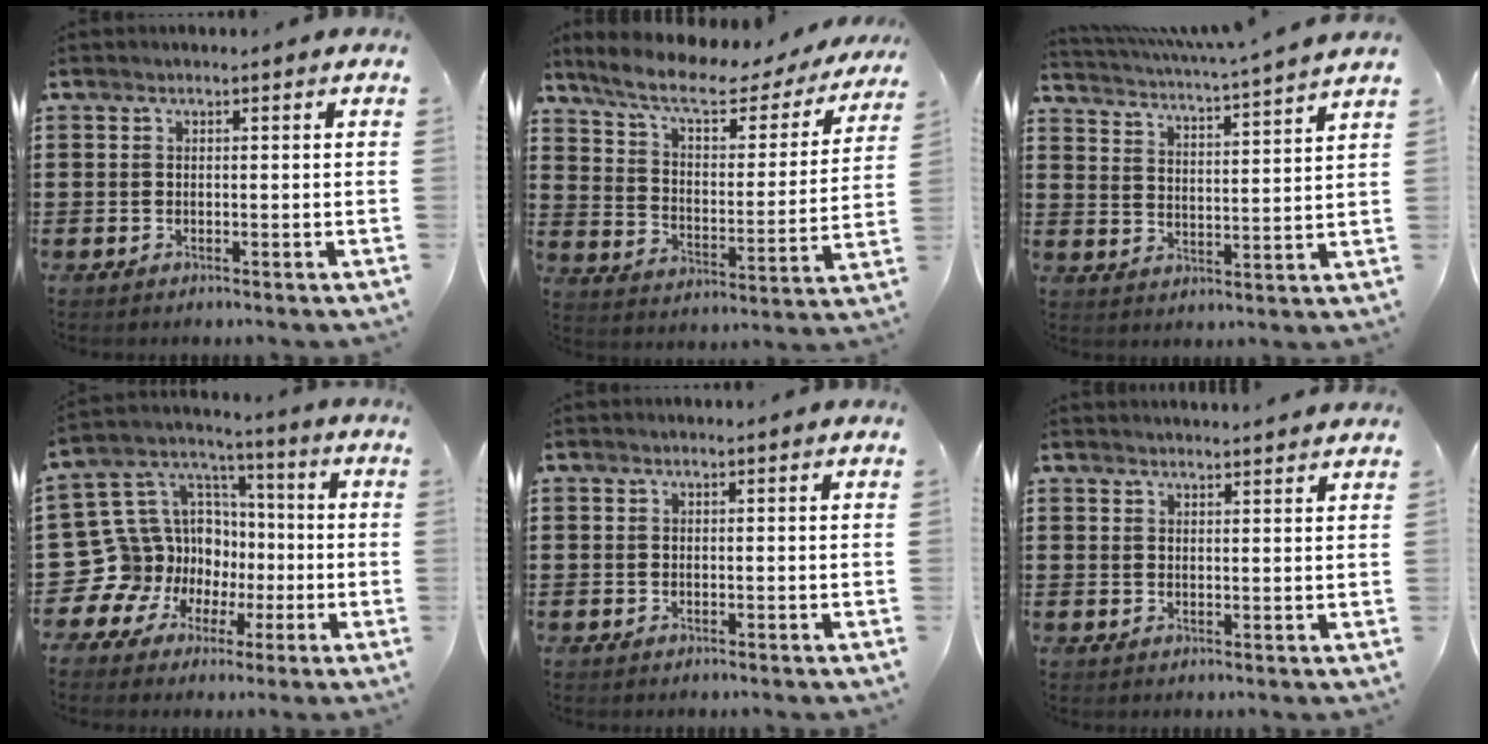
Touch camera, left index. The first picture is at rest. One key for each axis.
{"total": 8.6, "fx": 6.5, "fy": 2.1, "fz": 5.3, "tx": -0.119, "ty": -0.036, "tz": 0.105}
{"total": 4.2, "fx": 3.8, "fy": -0.9, "fz": 1.3, "tx": -0.045, "ty": -0.035, "tz": 0.059}
{"total": 13.4, "fx": -3.2, "fy": 12.8, "fz": 2.7, "tx": -0.133, "ty": -0.017, "tz": -0.027}
{"total": 0.0}
{"total": 2.0, "fx": 2.0, "fy": -0.4, "fz": 0.0, "tx": -0.005, "ty": -0.004, "tz": 0.039}